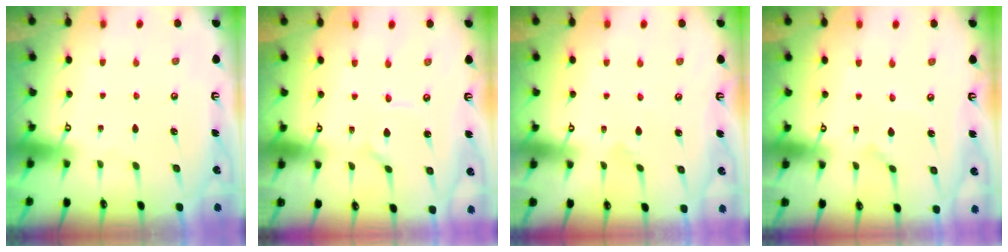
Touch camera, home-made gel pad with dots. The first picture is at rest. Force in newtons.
{"total": 1.9, "press": 1.9, "slide": 0.0}
{"total": 3.0, "press": 3.0, "slide": 0.2}
{"total": 2.9, "press": 2.9, "slide": 0.2}